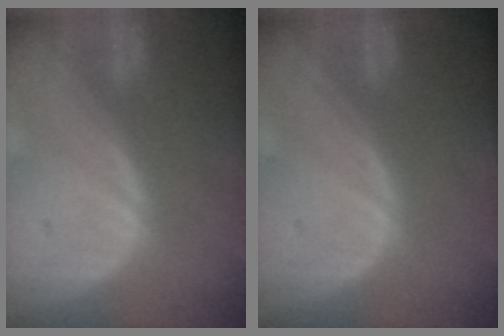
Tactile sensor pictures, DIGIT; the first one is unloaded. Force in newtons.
{"total": 0.0}